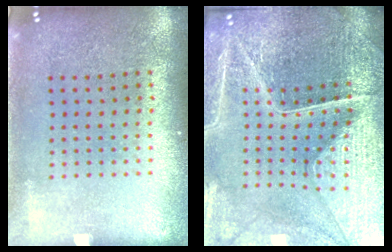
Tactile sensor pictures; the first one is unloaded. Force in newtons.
{"total": 5.2, "press": 5.0, "slide": 1.5}